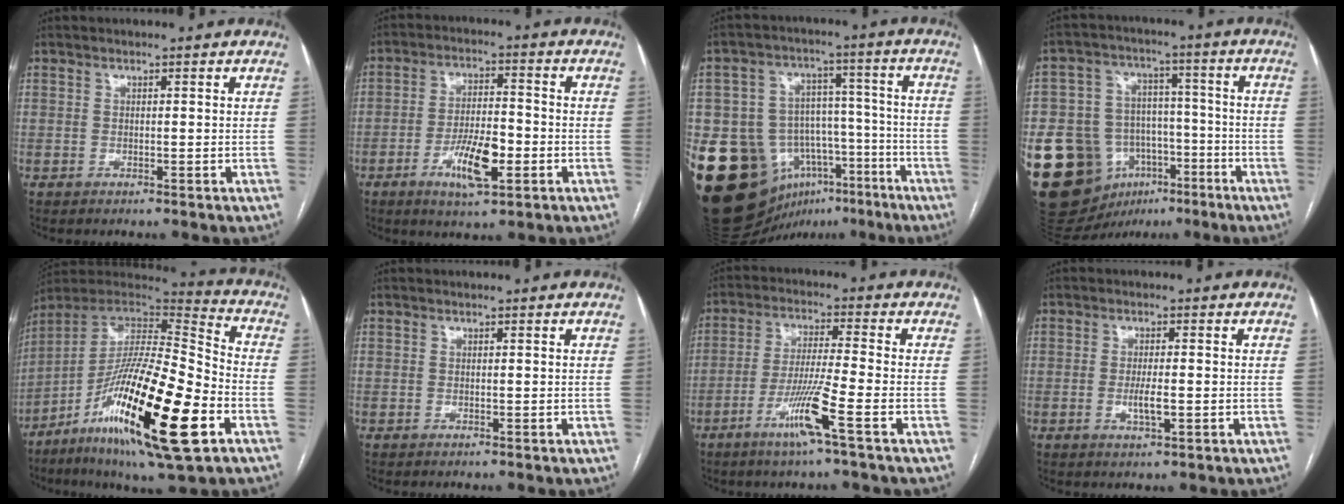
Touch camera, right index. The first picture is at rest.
{"total": 8.6, "force": [-3.4, 2.3, 7.5], "torque": [-0.143, -0.002, -0.055]}
{"total": 22.4, "force": [-11.1, 16.7, 9.9], "torque": [-0.178, 0.082, -0.151]}
{"total": 17.8, "force": [-7.5, 14.0, 8.1], "torque": [-0.160, 0.052, -0.110]}
{"total": 25.1, "force": [-10.1, 2.9, 22.8], "torque": [-0.395, -0.042, -0.173]}
{"total": 0.0}
{"total": 8.8, "force": [-4.3, -1.3, 7.6], "torque": [-0.147, -0.016, -0.087]}
{"total": 3.1, "force": [-0.7, 0.5, 3.0], "torque": [-0.061, -0.004, -0.011]}